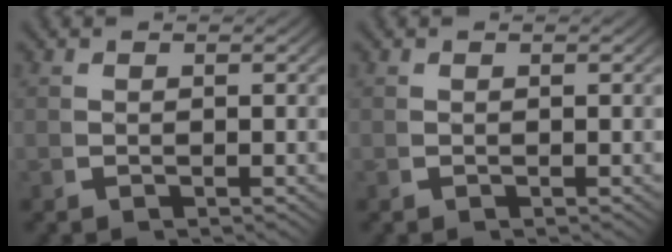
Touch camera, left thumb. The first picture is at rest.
{"total": 0.0}